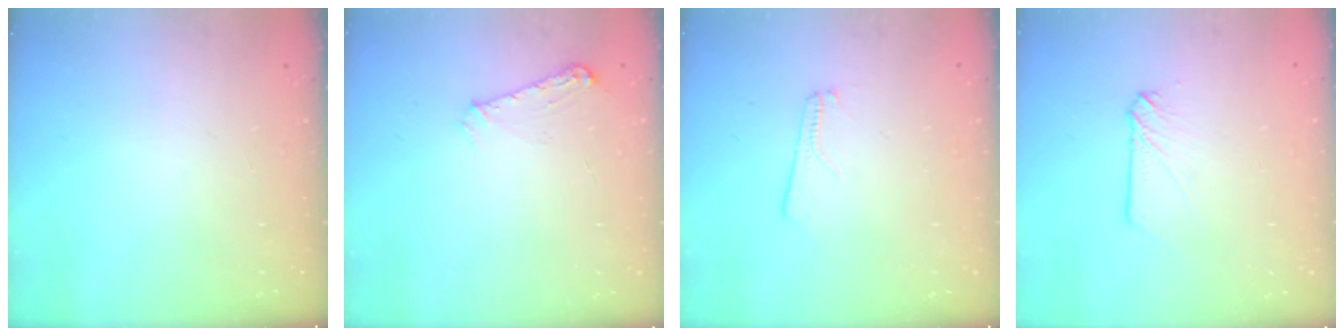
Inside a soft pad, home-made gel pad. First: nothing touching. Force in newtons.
{"total": 6.1, "press": 6.1, "slide": 0.6}
{"total": 2.8, "press": 2.8, "slide": 0.4}
{"total": 4.8, "press": 4.7, "slide": 0.6}